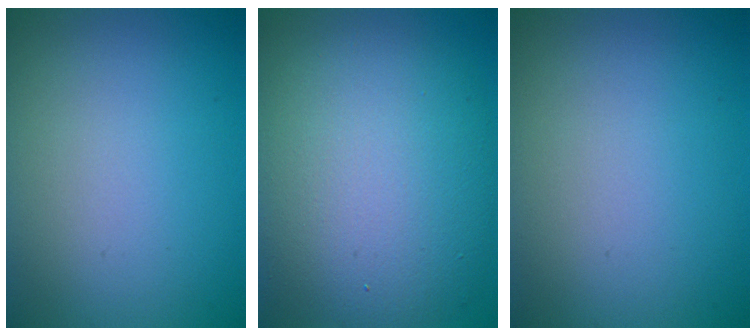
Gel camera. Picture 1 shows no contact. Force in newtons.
{"total": 11.4, "press": 11.3, "slide": 1.1}
{"total": 0.0}